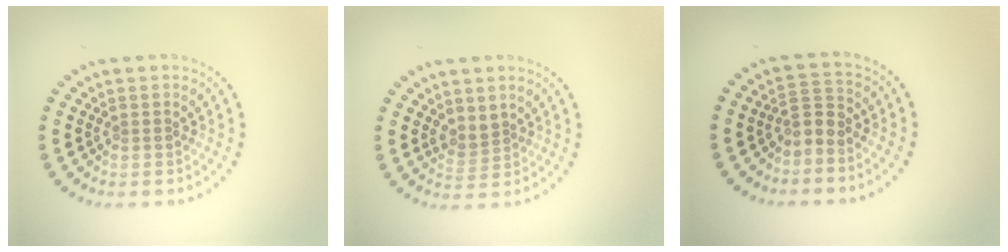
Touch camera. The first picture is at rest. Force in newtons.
{"total": 1.7, "press": 1.2, "slide": 1.2}
{"total": 2.0, "press": 1.4, "slide": 1.4}